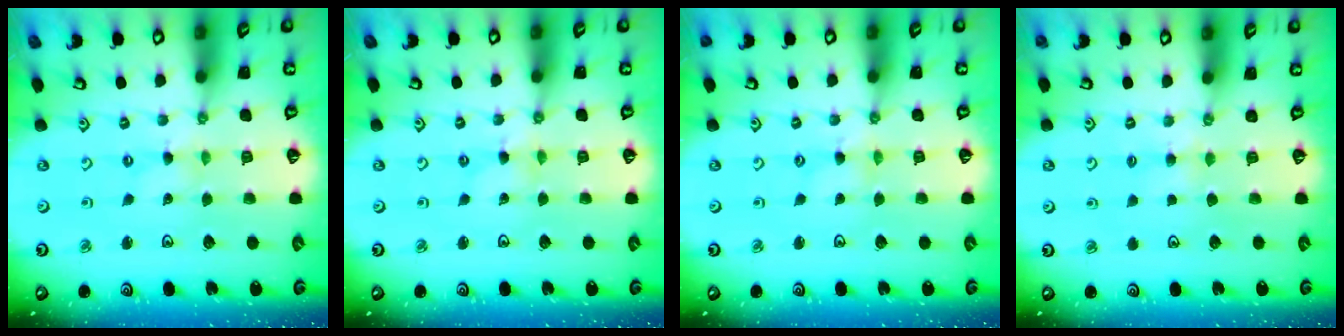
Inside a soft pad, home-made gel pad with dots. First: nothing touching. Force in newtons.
{"total": 0.7, "press": 0.7, "slide": 0.1}
{"total": 1.5, "press": 1.5, "slide": 0.3}
{"total": 3.3, "press": 3.2, "slide": 0.6}